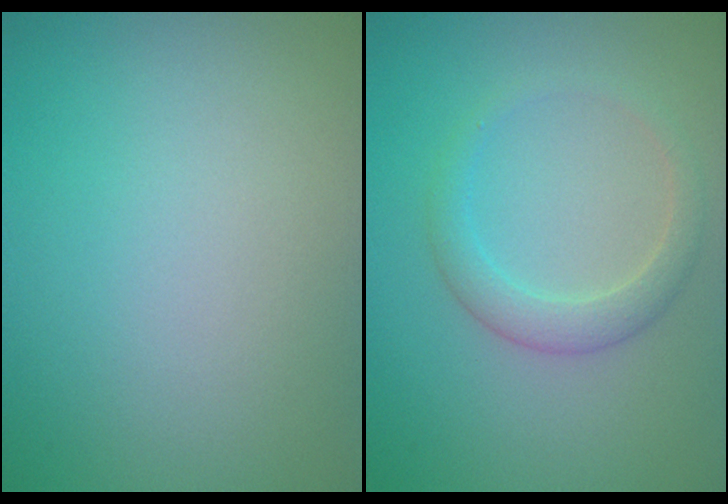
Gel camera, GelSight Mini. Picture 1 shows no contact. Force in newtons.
{"total": 2.2, "press": 2.2, "slide": 0.1}